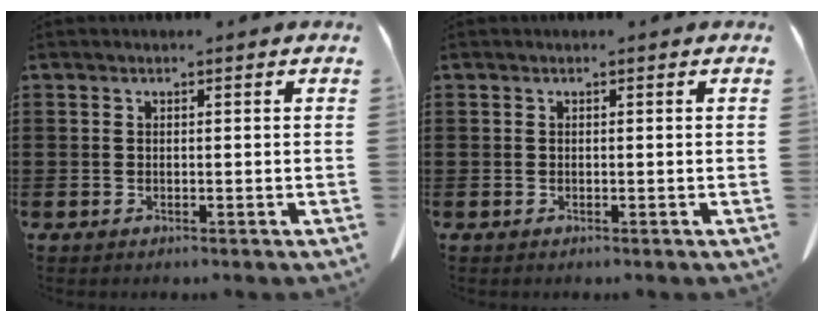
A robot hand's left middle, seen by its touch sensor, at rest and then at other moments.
{"total": 0.0}